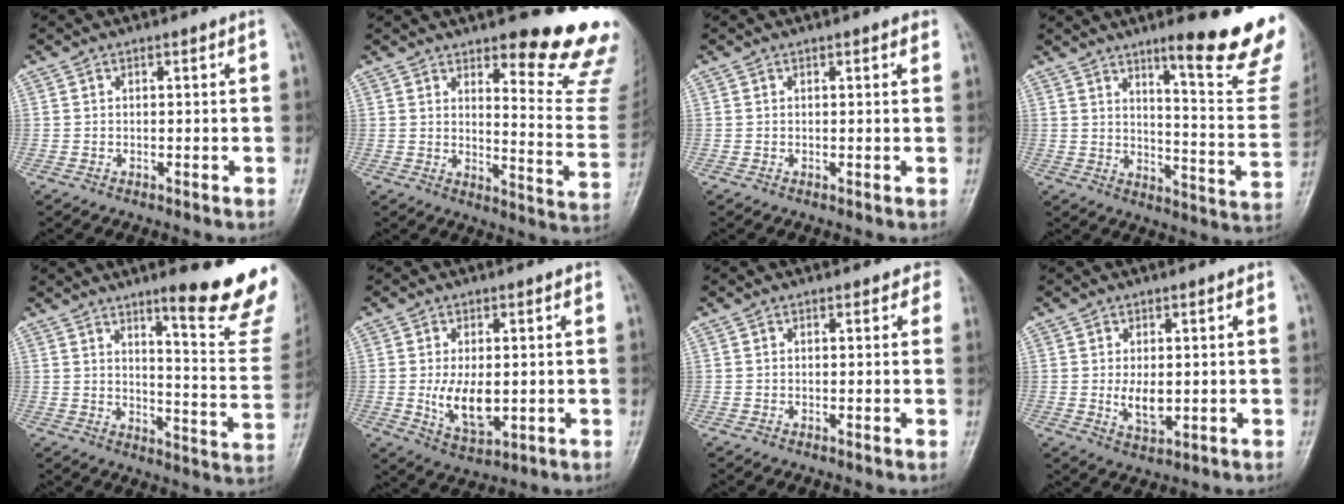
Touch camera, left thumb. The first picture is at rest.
{"total": 17.7, "force": [13.0, 4.3, 11.3], "torque": [-0.098, -0.107, 0.158]}
{"total": 1.1, "force": [0.6, 0.4, 0.8], "torque": [-0.008, 0.000, 0.005]}
{"total": 18.5, "force": [12.7, 2.4, 13.1], "torque": [-0.132, -0.096, 0.172]}
{"total": 18.0, "force": [12.5, 2.3, 12.8], "torque": [-0.126, -0.096, 0.167]}
{"total": 8.0, "force": [-0.5, 4.4, 6.7], "torque": [-0.108, -0.016, -0.001]}
{"total": 1.4, "force": [0.7, 1.1, 0.5], "torque": [0.015, -0.002, -0.005]}
{"total": 4.7, "force": [-0.1, 2.6, 3.9], "torque": [-0.059, -0.010, 0.004]}